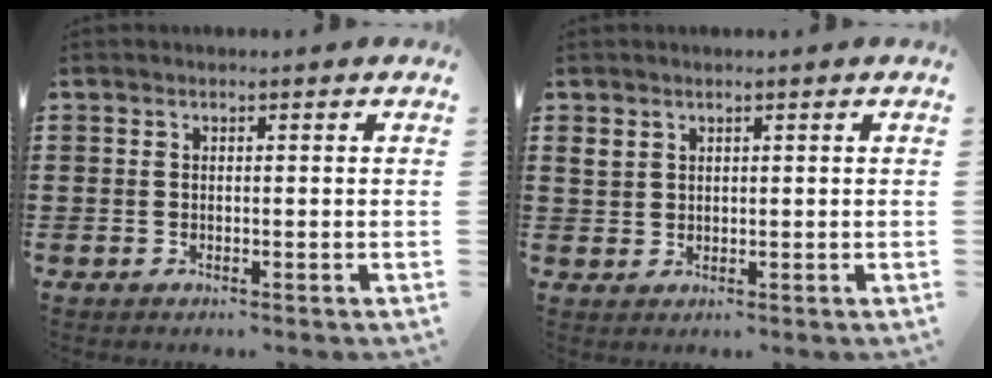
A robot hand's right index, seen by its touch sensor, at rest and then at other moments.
{"total": 1.7, "force": [1.3, 1.0, 0.5], "torque": [-0.014, 0.001, 0.027]}